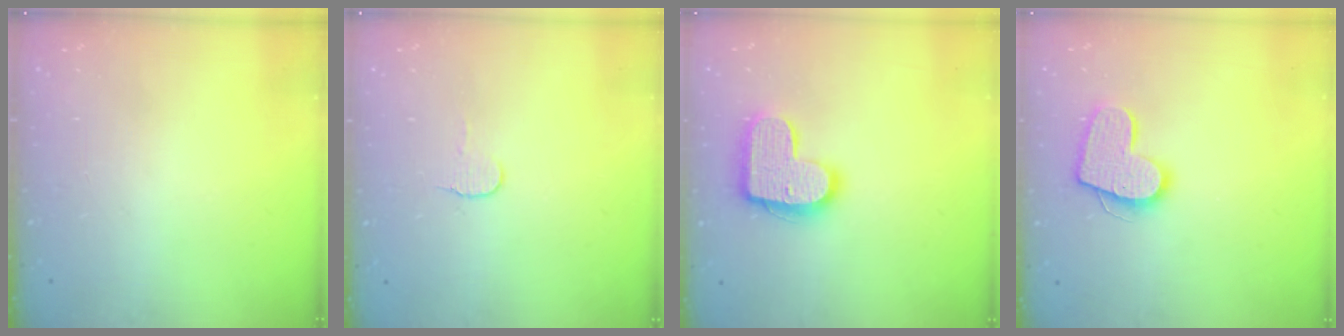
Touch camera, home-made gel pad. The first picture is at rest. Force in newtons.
{"total": 4.9, "press": 4.9, "slide": 0.5}
{"total": 15.5, "press": 15.5, "slide": 0.8}
{"total": 13.5, "press": 13.5, "slide": 0.9}